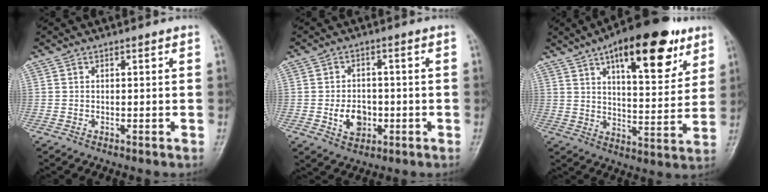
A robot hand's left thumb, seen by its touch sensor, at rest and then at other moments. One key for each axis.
{"total": 6.3, "fx": -1.5, "fy": 4.6, "fz": 3.9, "tx": -0.045, "ty": 0.008, "tz": -0.021}
{"total": 20.5, "fx": 11.2, "fy": 8.0, "fz": 15.1, "tx": -0.187, "ty": -0.036, "tz": 0.170}